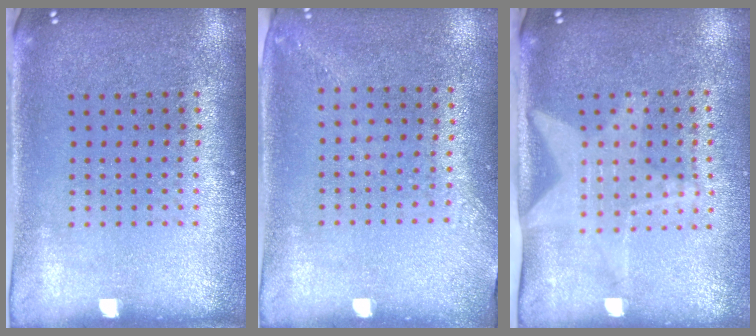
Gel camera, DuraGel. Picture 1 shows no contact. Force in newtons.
{"total": 1.3, "press": 1.0, "slide": 0.8}
{"total": 1.9, "press": 1.5, "slide": 1.1}